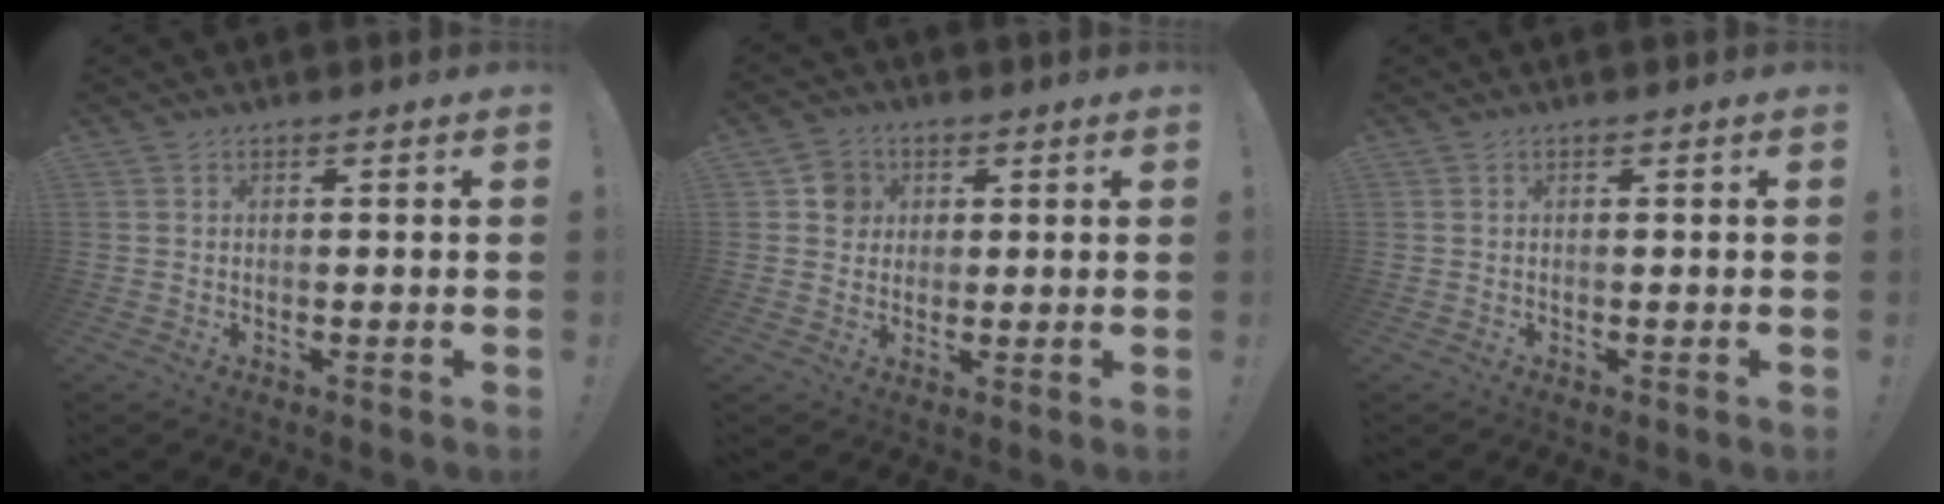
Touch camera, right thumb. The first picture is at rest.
{"total": 6.1, "force": [1.7, 5.7, 1.4], "torque": [-0.014, 0.001, 0.033]}
{"total": 0.0}